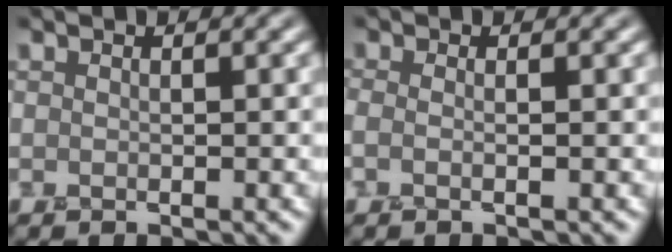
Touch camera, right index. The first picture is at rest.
{"total": 1.0, "force": [-0.3, 0.3, 0.9], "torque": [-0.016, -0.008, -0.013]}